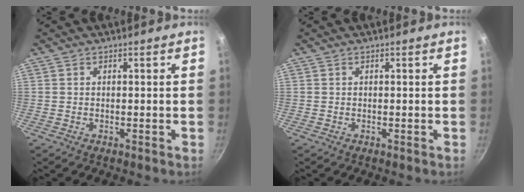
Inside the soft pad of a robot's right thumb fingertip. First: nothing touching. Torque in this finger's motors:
{"motor_torque": [-0.02, -0.02, -0.06, 0.06, 0.01]}